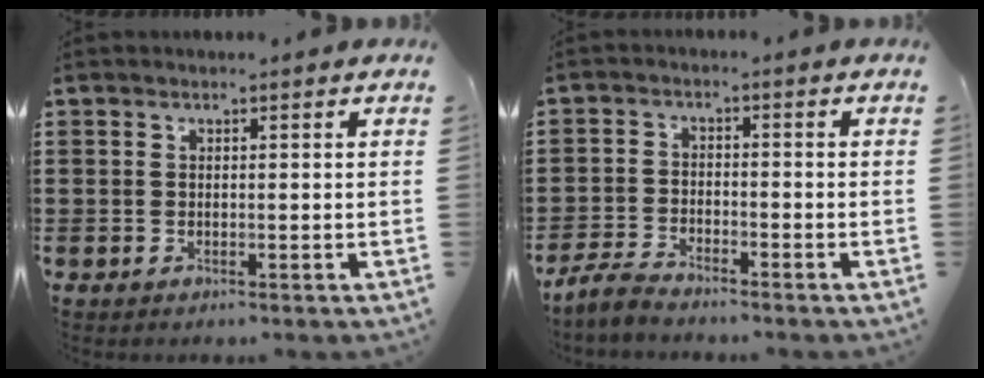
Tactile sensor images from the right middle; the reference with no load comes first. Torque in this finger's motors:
{"motor_torque": [1.01, -0.31, 0.02, 0.03]}